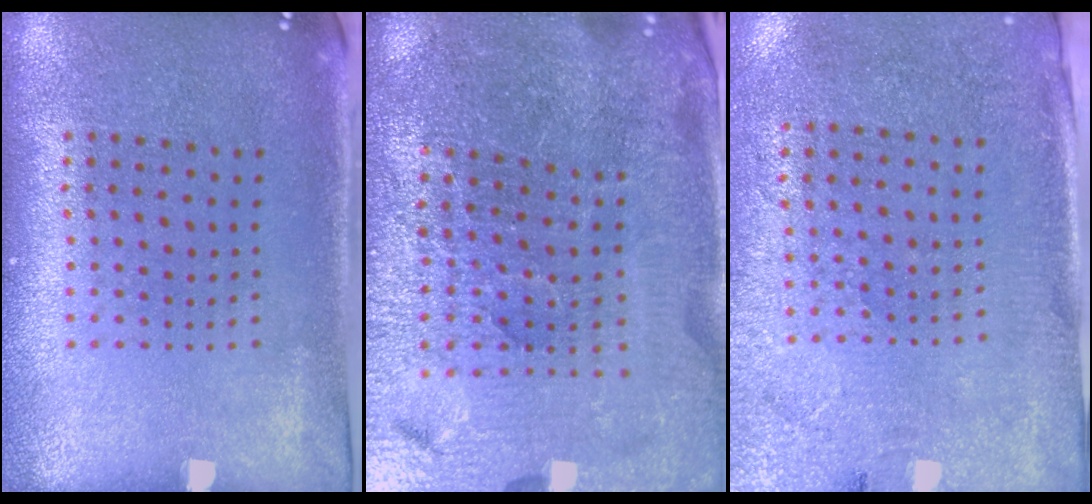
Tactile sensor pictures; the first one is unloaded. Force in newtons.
{"total": 4.9, "press": 4.7, "slide": 1.4}
{"total": 2.7, "press": 2.3, "slide": 1.5}